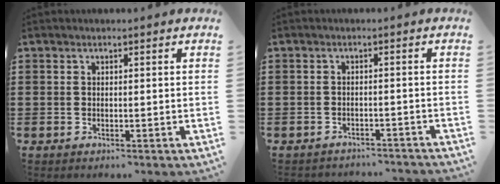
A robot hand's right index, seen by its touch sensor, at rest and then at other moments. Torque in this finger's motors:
{"motor_torque": [-2.04, 0.10, -1.06, 0.02]}